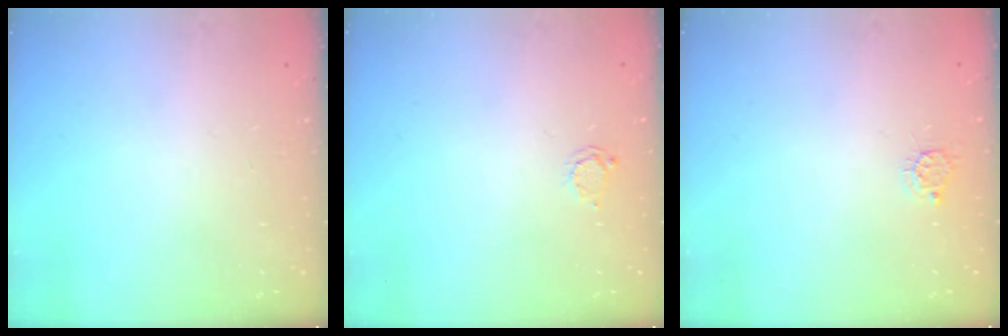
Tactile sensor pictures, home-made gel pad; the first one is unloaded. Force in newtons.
{"total": 2.8, "press": 2.8, "slide": 0.3}
{"total": 4.1, "press": 4.0, "slide": 0.4}